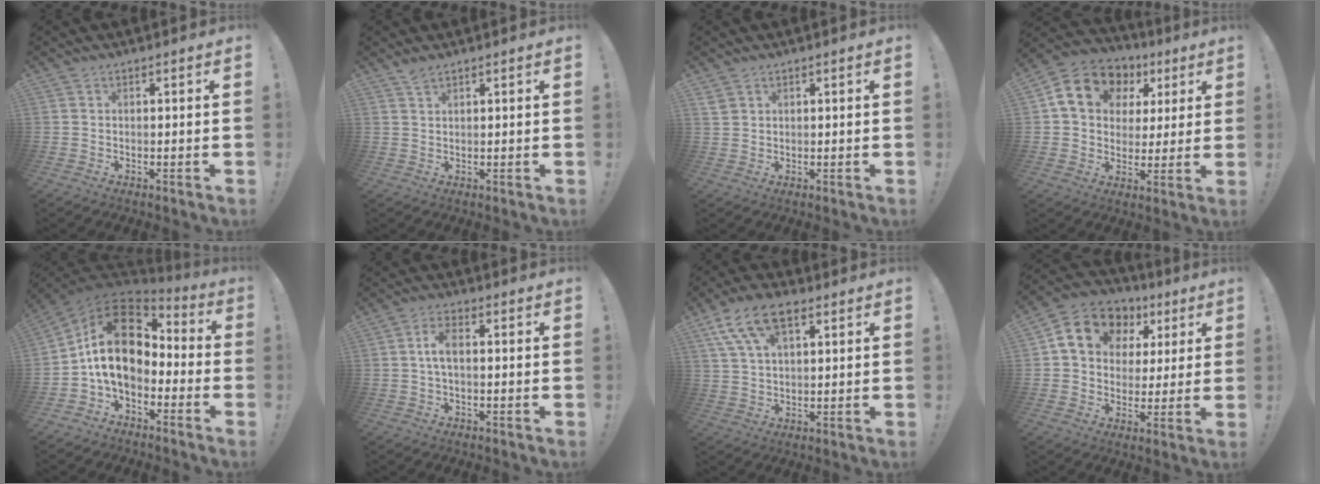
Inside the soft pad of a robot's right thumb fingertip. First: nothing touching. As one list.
[{"total": 1.9, "force": [1.6, 0.4, 1.0], "torque": [-0.013, -0.008, 0.029]}, {"total": 2.4, "force": [1.5, 1.5, 1.1], "torque": [-0.017, -0.005, 0.030]}, {"total": 15.7, "force": [6.7, 11.8, 7.8], "torque": [-0.125, -0.017, 0.133]}, {"total": 18.0, "force": [2.7, 11.5, 13.6], "torque": [-0.246, -0.001, 0.047]}, {"total": 4.9, "force": [0.3, 2.2, 4.3], "torque": [-0.087, 0.008, 0.005]}, {"total": 12.0, "force": [6.1, 6.0, 8.5], "torque": [-0.153, -0.016, 0.115]}, {"total": 14.5, "force": [6.0, 11.1, 7.1], "torque": [-0.110, -0.019, 0.116]}]